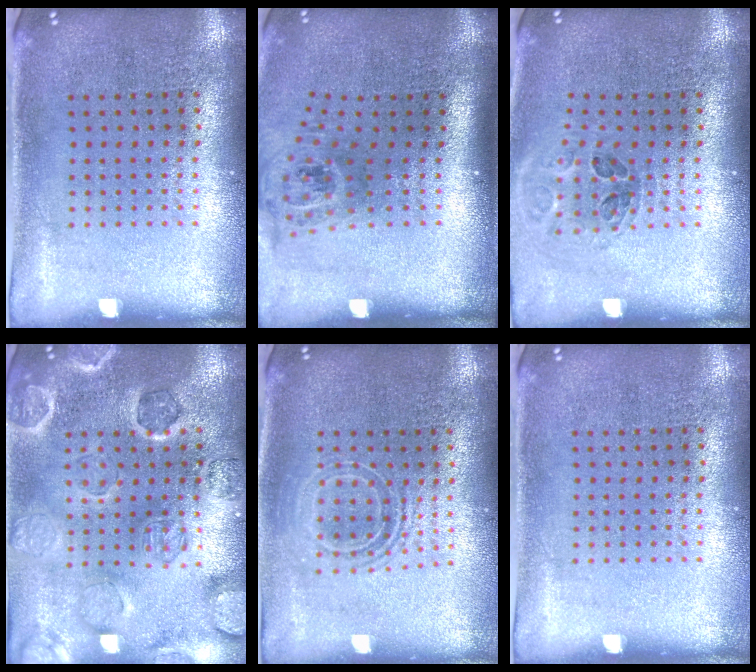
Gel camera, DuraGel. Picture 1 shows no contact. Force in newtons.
{"total": 1.8, "press": 1.3, "slide": 1.3}
{"total": 1.0, "press": 1.0, "slide": 0.1}
{"total": 1.7, "press": 1.7, "slide": 0.2}
{"total": 1.7, "press": 1.3, "slide": 1.0}
{"total": 0.0}